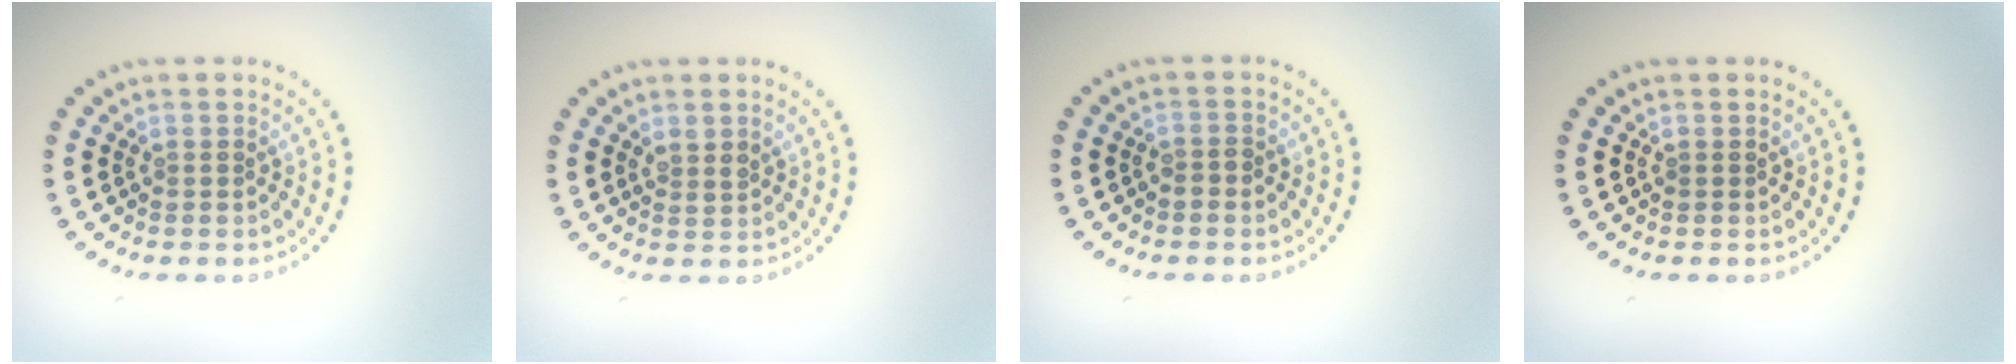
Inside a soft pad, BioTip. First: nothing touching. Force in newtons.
{"total": 1.1, "press": 1.0, "slide": 0.5}
{"total": 0.9, "press": 0.8, "slide": 0.4}
{"total": 0.0}